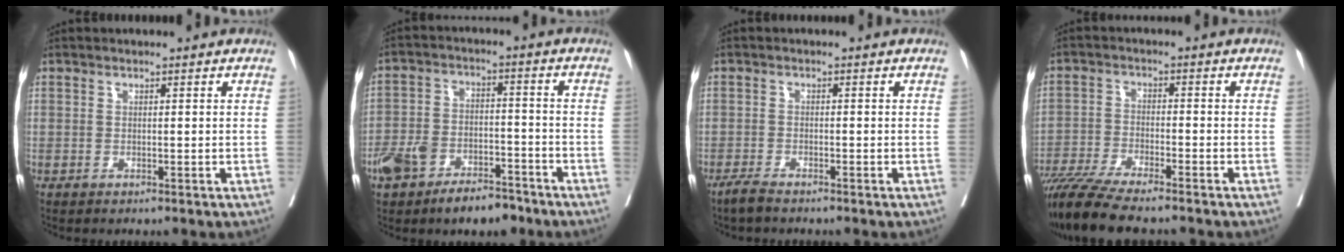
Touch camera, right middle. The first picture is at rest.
{"total": 10.4, "force": [-7.2, 4.6, 5.9], "torque": [-0.112, 0.011, -0.120]}
{"total": 2.1, "force": [-1.9, 0.2, 1.0], "torque": [-0.024, -0.004, -0.036]}
{"total": 11.2, "force": [-9.5, 0.7, 5.8], "torque": [-0.096, -0.027, -0.160]}